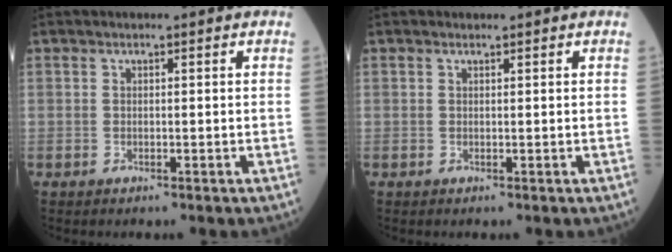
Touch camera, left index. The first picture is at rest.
{"total": 0.0}